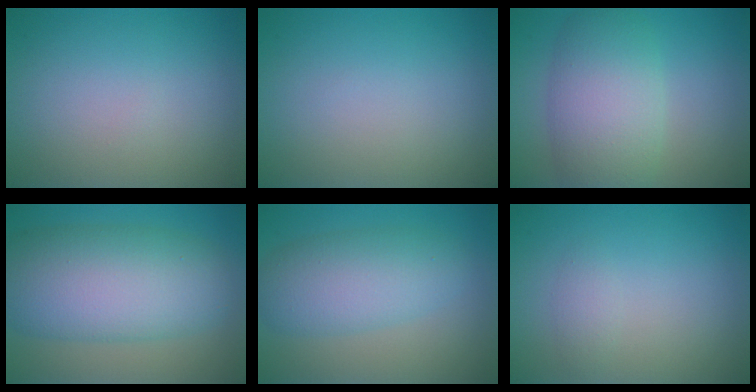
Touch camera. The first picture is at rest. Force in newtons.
{"total": 0.0}
{"total": 7.1, "press": 7.1, "slide": 0.4}
{"total": 10.1, "press": 10.1, "slide": 0.3}
{"total": 5.4, "press": 5.4, "slide": 0.1}
{"total": 1.0, "press": 1.0, "slide": 0.1}